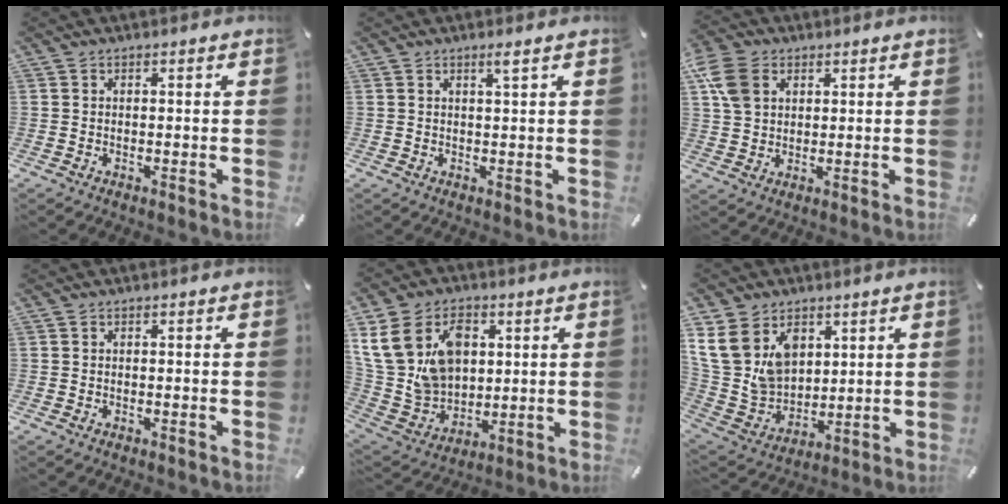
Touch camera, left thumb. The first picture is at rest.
{"total": 1.9, "force": [1.1, -0.1, 1.6], "torque": [-0.032, -0.004, 0.019]}
{"total": 8.4, "force": [3.1, 6.4, 4.6], "torque": [-0.112, 0.005, 0.059]}
{"total": 0.0}
{"total": 17.7, "force": [6.2, 13.6, 9.5], "torque": [-0.216, -0.016, 0.117]}
{"total": 15.7, "force": [7.2, 12.1, 6.9], "torque": [-0.176, -0.033, 0.138]}